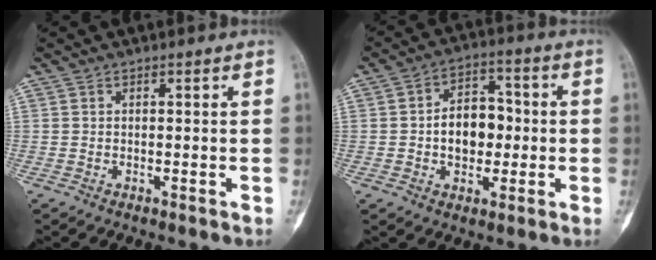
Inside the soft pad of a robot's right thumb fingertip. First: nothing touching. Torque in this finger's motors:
{"motor_torque": [0.79, 0.77, 0.13, -0.09, 0.02]}